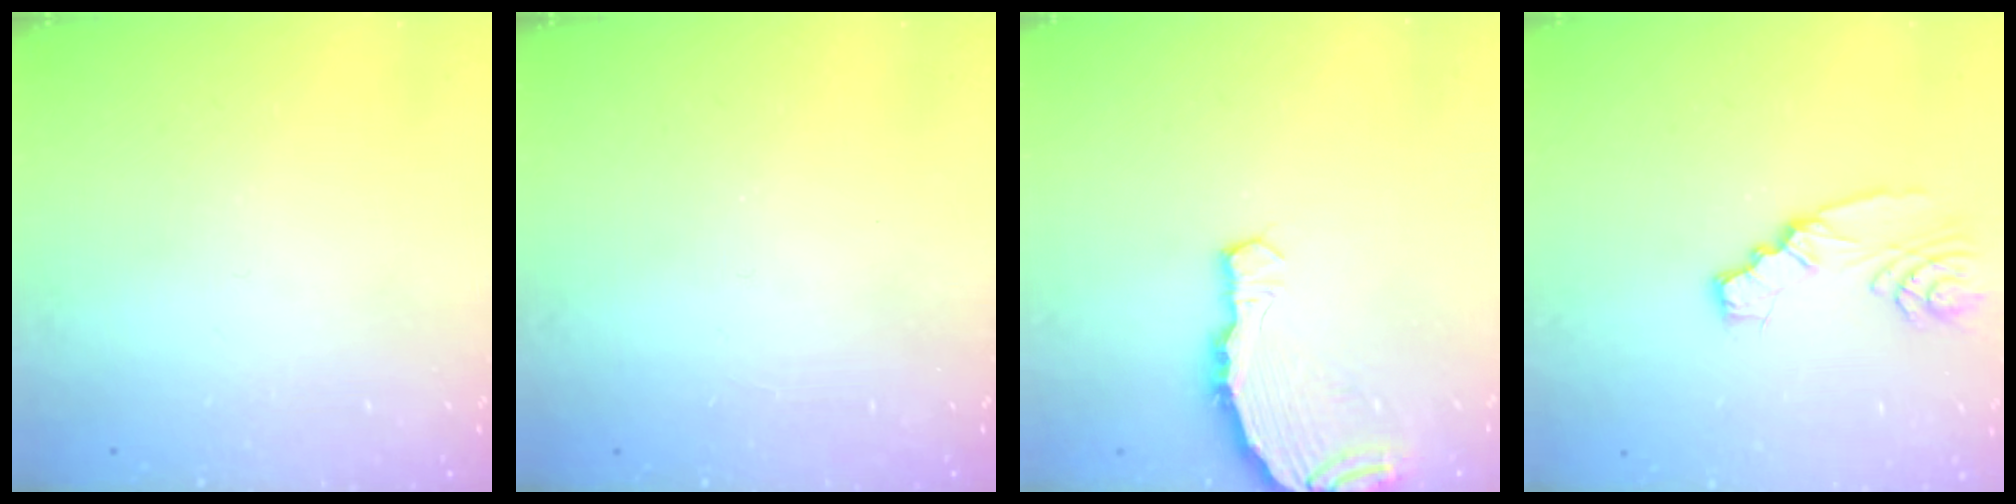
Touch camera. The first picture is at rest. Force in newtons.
{"total": 0.0}
{"total": 5.7, "press": 5.7, "slide": 0.6}
{"total": 5.1, "press": 5.1, "slide": 0.1}